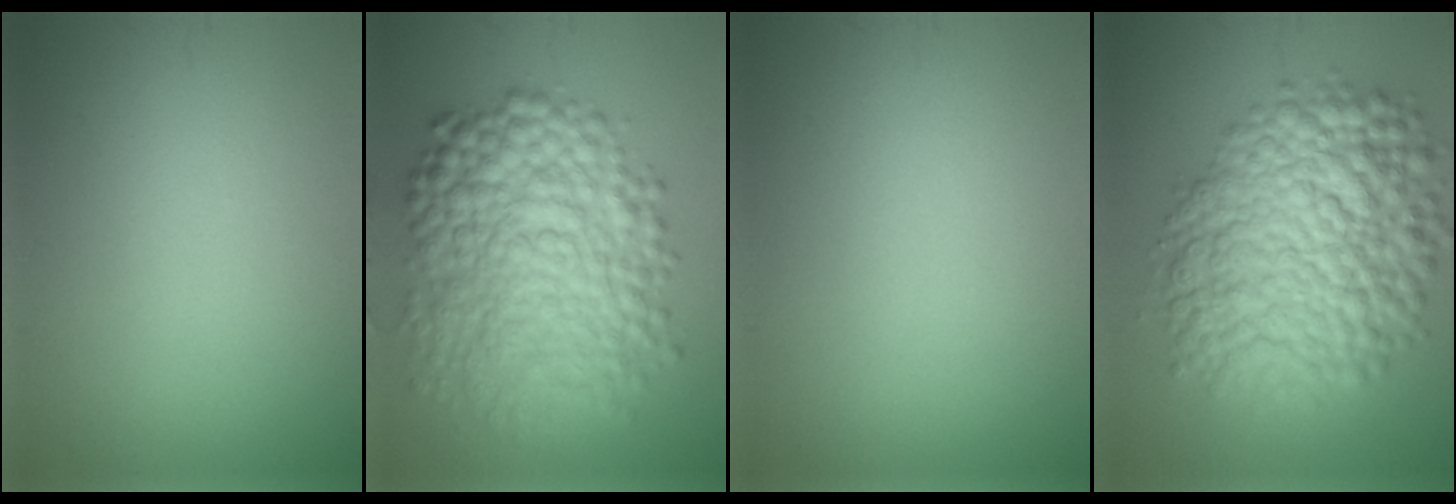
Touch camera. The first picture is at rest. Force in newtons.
{"total": 10.6, "press": 10.6, "slide": 0.2}
{"total": 0.0}
{"total": 12.3, "press": 12.3, "slide": 0.3}